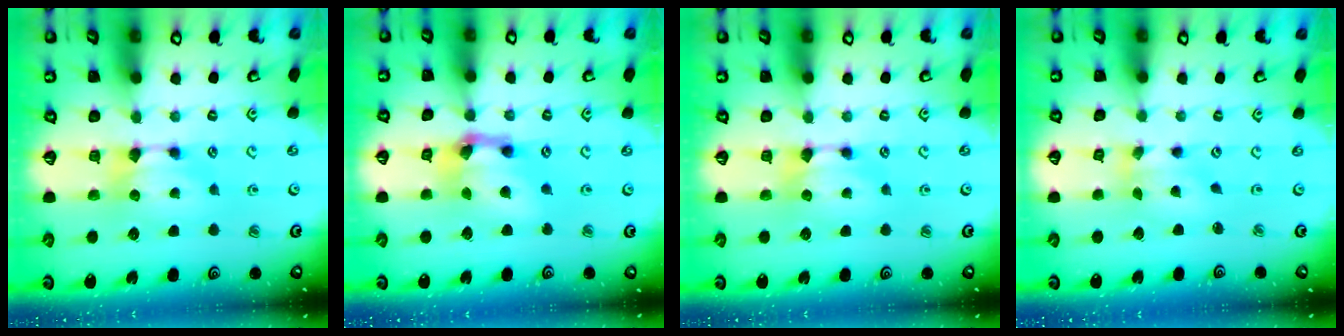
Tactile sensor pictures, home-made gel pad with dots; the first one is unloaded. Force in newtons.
{"total": 6.1, "press": 5.6, "slide": 2.5}
{"total": 0.0}
{"total": 2.6, "press": 2.1, "slide": 1.6}